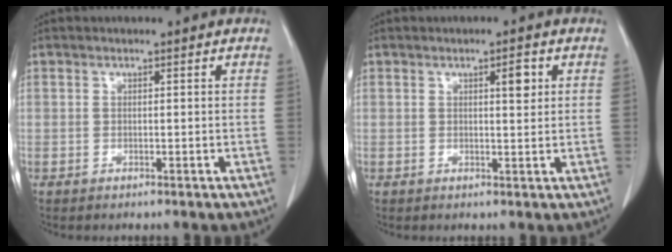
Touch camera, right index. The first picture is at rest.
{"total": 2.4, "force": [0.9, 0.5, 2.1], "torque": [-0.033, -0.001, 0.014]}